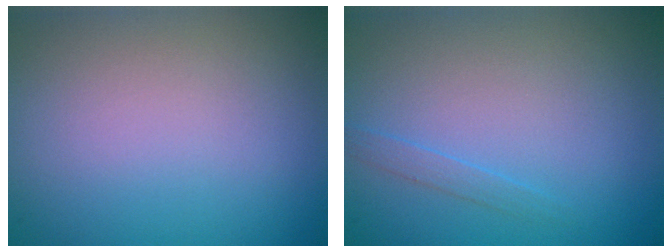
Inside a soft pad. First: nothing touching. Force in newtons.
{"total": 0.9, "press": 0.9, "slide": 0.0}